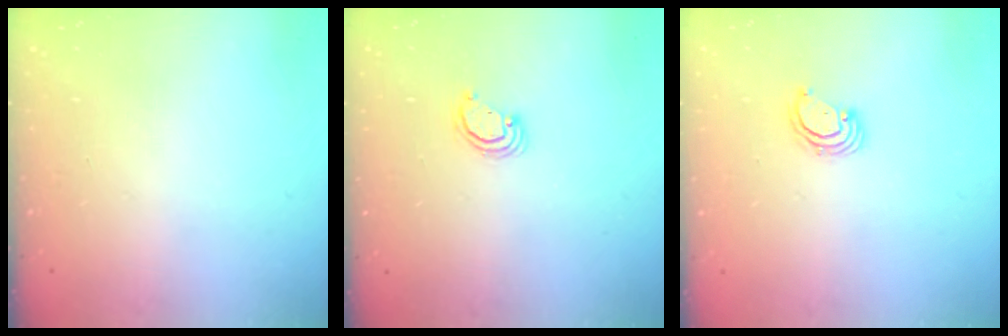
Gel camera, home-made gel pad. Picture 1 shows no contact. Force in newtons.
{"total": 2.5, "press": 2.5, "slide": 0.2}
{"total": 3.3, "press": 3.3, "slide": 0.2}